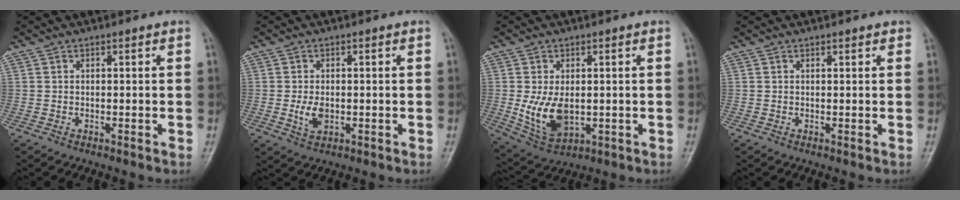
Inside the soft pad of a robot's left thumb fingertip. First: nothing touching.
{"total": 3.6, "force": [-0.7, 2.2, 2.7], "torque": [-0.050, -0.004, -0.007]}
{"total": 8.8, "force": [-0.7, 5.5, 6.9], "torque": [-0.119, -0.012, 0.005]}
{"total": 0.9, "force": [0.6, 0.4, 0.5], "torque": [-0.004, -0.001, 0.004]}